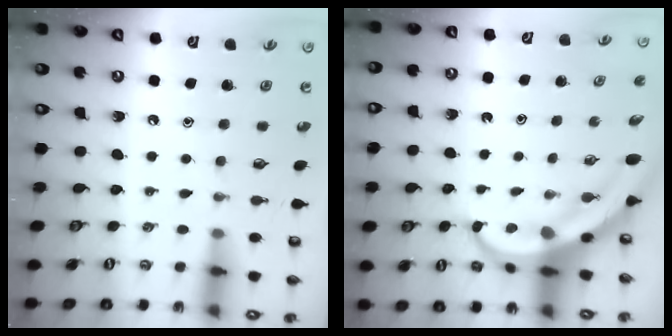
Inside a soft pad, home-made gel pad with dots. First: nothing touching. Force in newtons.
{"total": 7.4, "press": 7.2, "slide": 1.7}